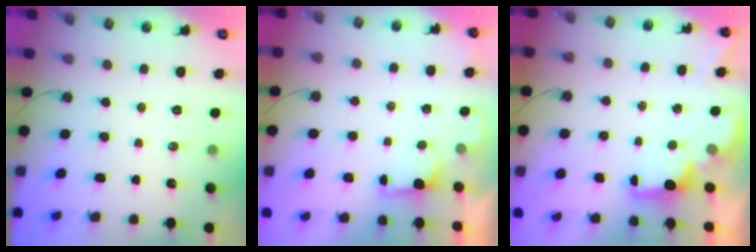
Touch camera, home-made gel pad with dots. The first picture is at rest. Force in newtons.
{"total": 1.4, "press": 1.2, "slide": 0.8}
{"total": 2.0, "press": 1.9, "slide": 0.8}